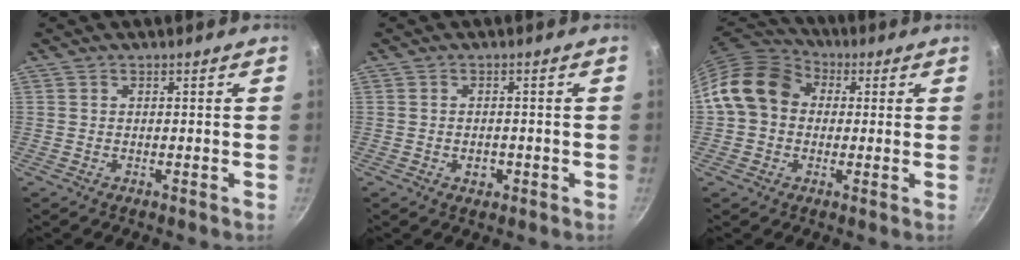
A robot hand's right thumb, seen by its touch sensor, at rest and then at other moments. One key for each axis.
{"total": 2.3, "fx": -0.8, "fy": 1.5, "fz": 1.5, "tx": -0.019, "ty": 0.004, "tz": -0.011}
{"total": 13.2, "fx": 1.7, "fy": 10.8, "fz": 7.4, "tx": -0.107, "ty": 0.030, "tz": 0.014}